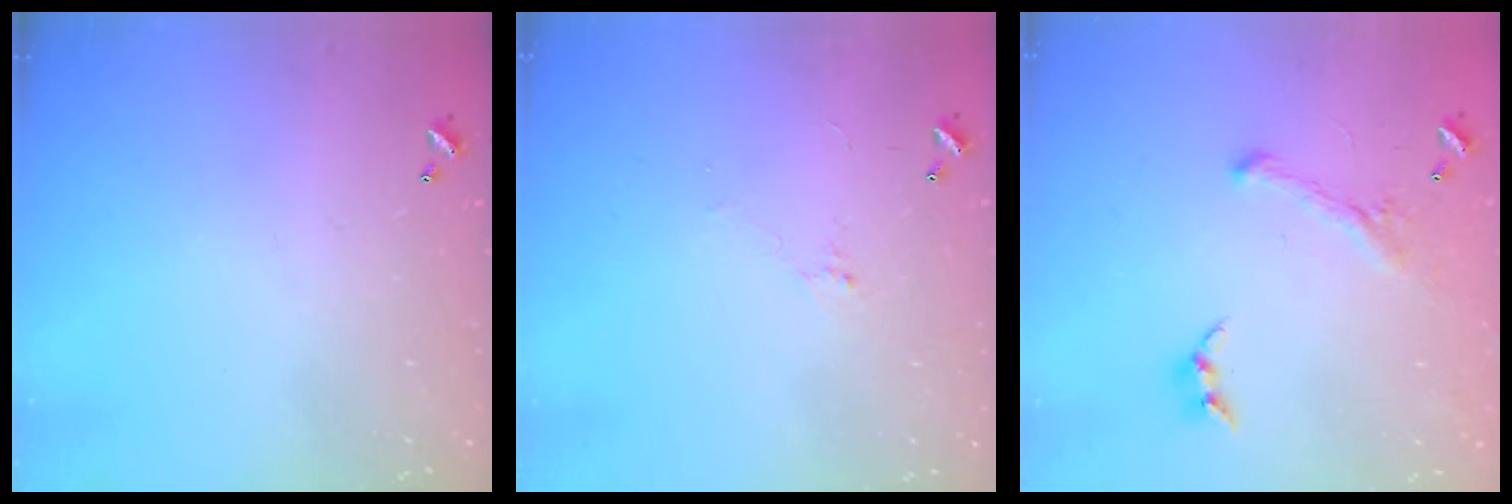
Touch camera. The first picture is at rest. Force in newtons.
{"total": 0.6, "press": 0.3, "slide": 0.5}
{"total": 1.4, "press": 0.6, "slide": 1.2}